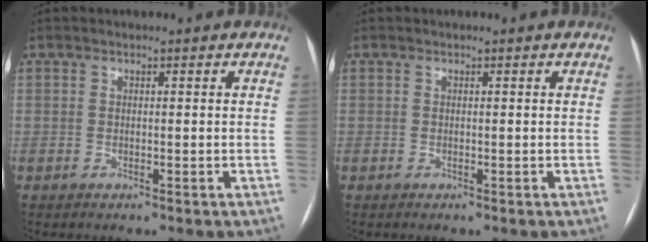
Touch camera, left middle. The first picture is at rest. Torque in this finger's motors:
{"motor_torque": [0.02, -0.03, 0.00, 0.00]}